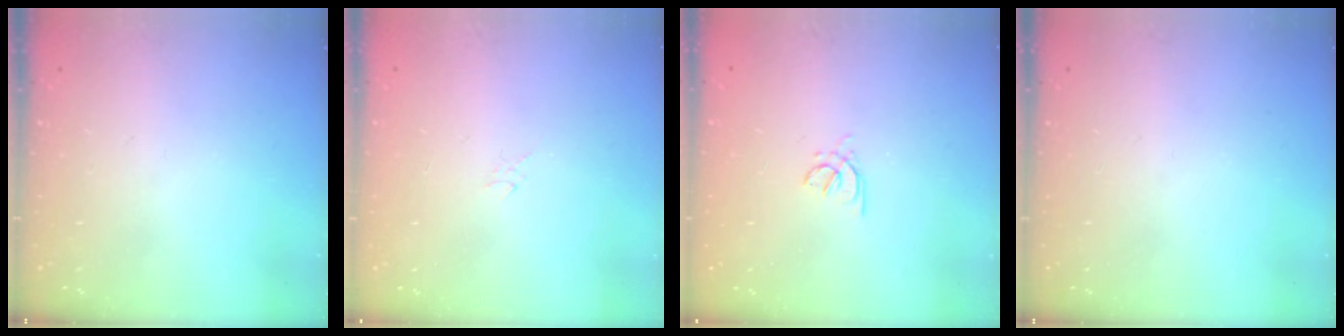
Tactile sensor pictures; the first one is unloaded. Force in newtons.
{"total": 1.3, "press": 1.3, "slide": 0.1}
{"total": 2.0, "press": 1.9, "slide": 0.5}
{"total": 0.0}